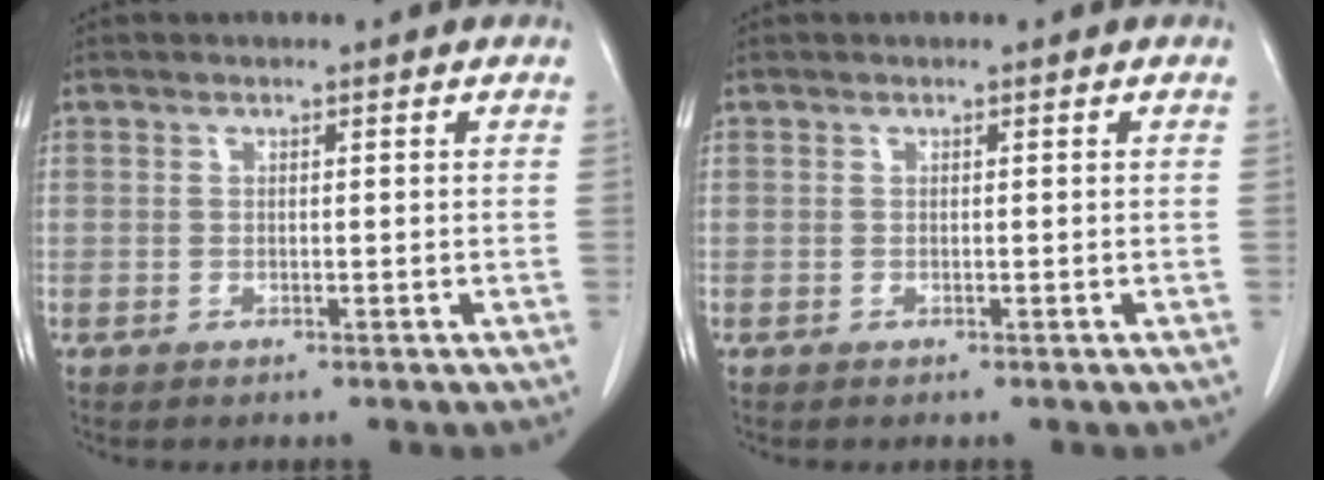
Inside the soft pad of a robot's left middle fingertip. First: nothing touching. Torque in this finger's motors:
{"motor_torque": [0.22, -0.23, 0.06, 0.01]}